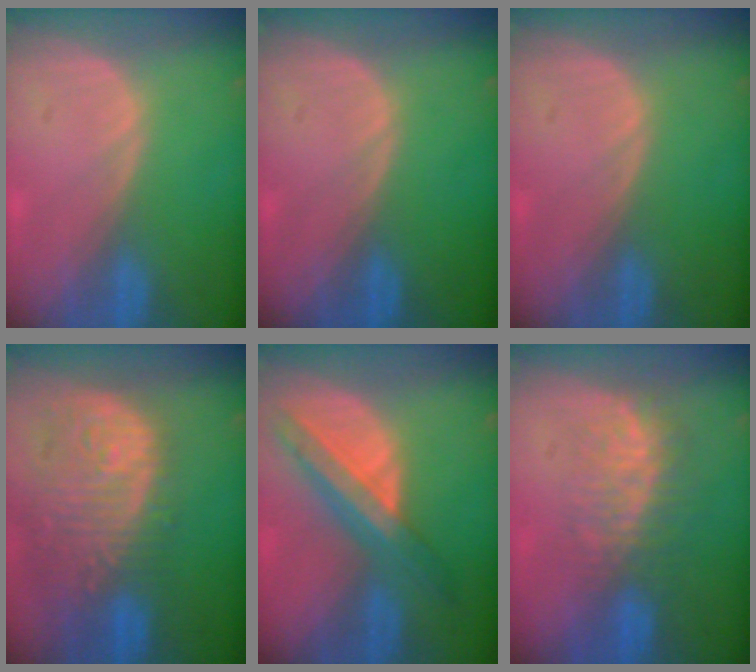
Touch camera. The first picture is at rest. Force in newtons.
{"total": 0.0}
{"total": 0.0}
{"total": 13.5, "press": 11.4, "slide": 7.3}
{"total": 8.5, "press": 7.3, "slide": 4.4}
{"total": 8.0, "press": 7.4, "slide": 3.0}